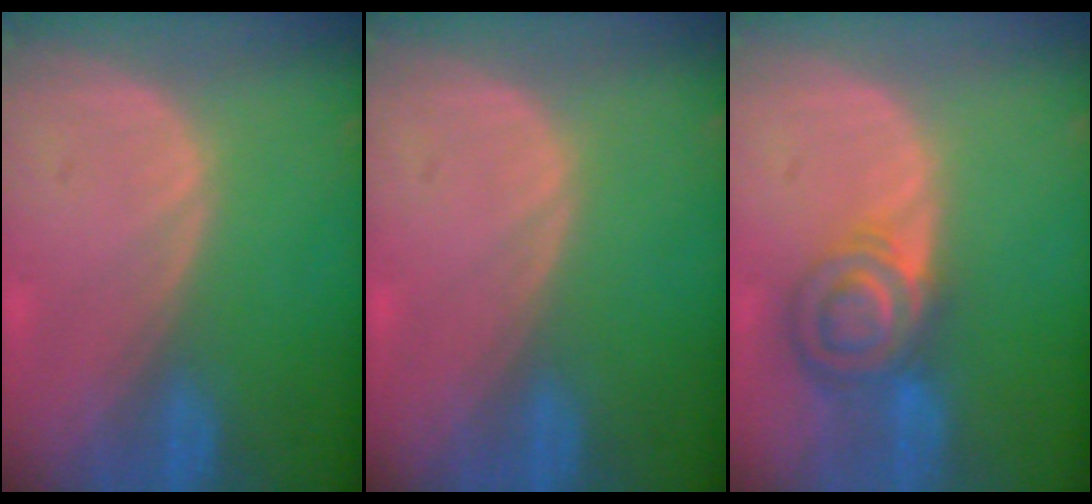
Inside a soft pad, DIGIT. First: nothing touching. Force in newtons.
{"total": 0.0}
{"total": 7.0, "press": 6.3, "slide": 3.1}